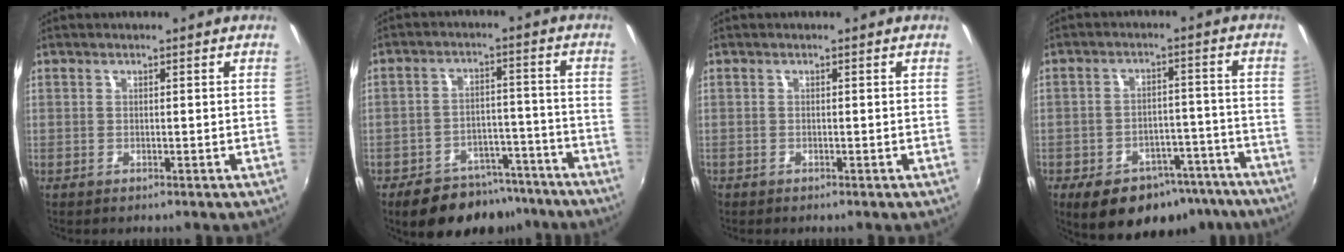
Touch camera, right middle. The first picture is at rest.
{"total": 13.9, "force": [-10.7, 7.4, 4.9], "torque": [-0.104, 0.028, -0.136]}
{"total": 0.6, "force": [-0.5, 0.3, 0.0], "torque": [-0.003, -0.002, -0.011]}
{"total": 16.4, "force": [-11.5, 8.9, 7.5], "torque": [-0.131, 0.012, -0.135]}